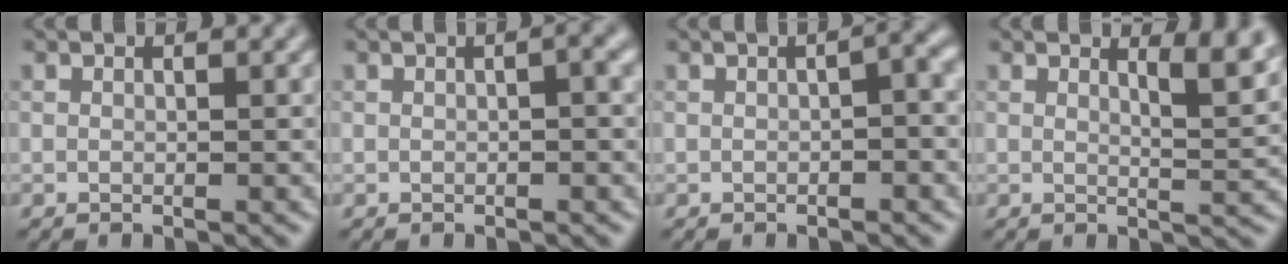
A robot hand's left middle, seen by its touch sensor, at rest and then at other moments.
{"total": 2.5, "force": [0.3, 0.7, 2.4], "torque": [-0.027, 0.007, 0.003]}
{"total": 2.4, "force": [0.0, 0.5, 2.3], "torque": [-0.033, 0.008, 0.000]}
{"total": 3.9, "force": [2.3, 1.1, 2.9], "torque": [-0.031, -0.002, 0.033]}